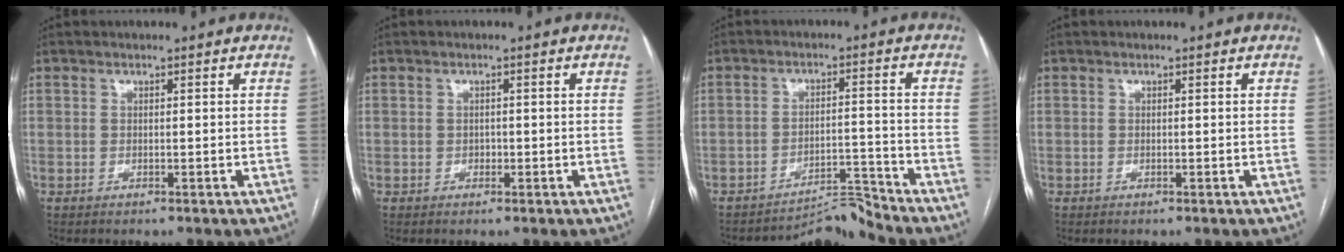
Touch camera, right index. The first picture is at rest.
{"total": 0.8, "force": [-0.2, 0.7, 0.4], "torque": [-0.004, 0.003, -0.004]}
{"total": 5.4, "force": [-4.9, -1.8, -1.3], "torque": [0.026, 0.011, -0.078]}
{"total": 0.0}